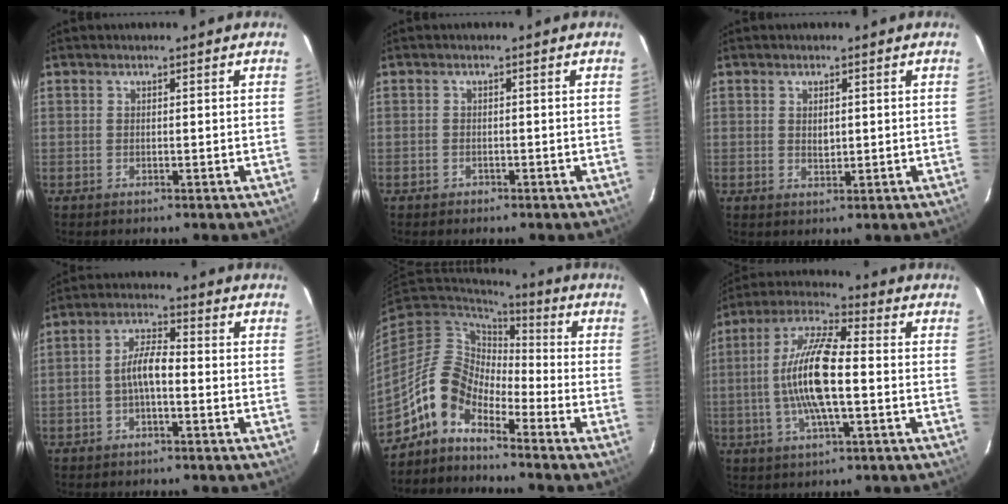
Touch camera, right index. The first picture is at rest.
{"total": 1.3, "force": [-0.9, 1.0, 0.1], "torque": [-0.001, 0.005, -0.012]}
{"total": 2.1, "force": [0.4, 1.3, 1.6], "torque": [-0.025, 0.001, 0.009]}
{"total": 5.4, "force": [-1.5, 1.9, 4.8], "torque": [-0.097, 0.016, -0.026]}
{"total": 9.4, "force": [-6.5, 4.9, 4.6], "torque": [-0.090, 0.026, -0.145]}
{"total": 13.7, "force": [-1.5, 3.2, 13.2], "torque": [-0.264, 0.006, -0.035]}